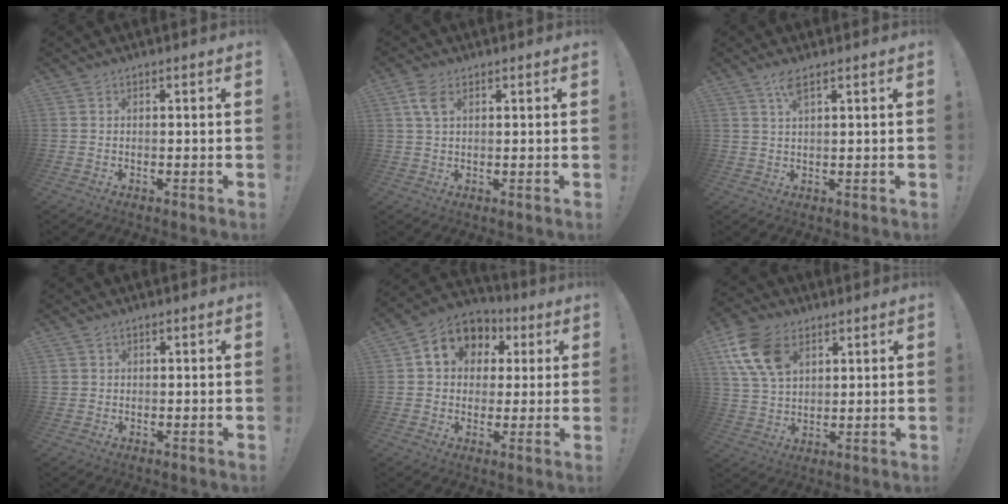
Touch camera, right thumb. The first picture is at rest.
{"total": 4.6, "force": [1.9, 2.4, 3.4], "torque": [-0.067, 0.001, 0.037]}
{"total": 3.5, "force": [2.0, 0.6, 2.8], "torque": [-0.056, -0.002, 0.035]}
{"total": 1.7, "force": [0.7, 1.5, 0.1], "torque": [0.004, -0.001, 0.013]}
{"total": 11.0, "force": [3.6, 9.0, 5.1], "torque": [-0.075, -0.009, 0.071]}
{"total": 14.7, "force": [6.8, 9.9, 8.6], "torque": [-0.163, -0.023, 0.134]}